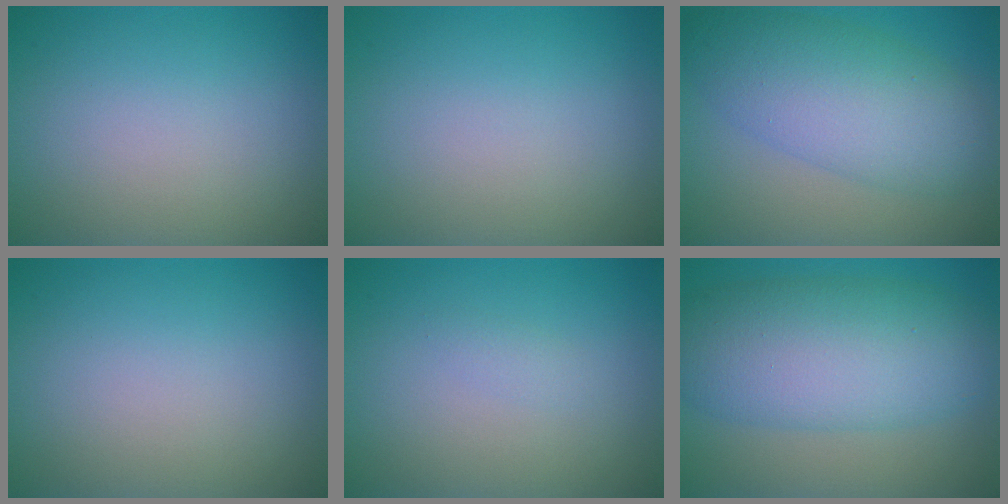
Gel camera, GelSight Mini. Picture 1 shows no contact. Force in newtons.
{"total": 0.0}
{"total": 7.6, "press": 7.6, "slide": 0.1}
{"total": 0.0}
{"total": 0.7, "press": 0.7, "slide": 0.0}
{"total": 9.5, "press": 9.5, "slide": 0.1}